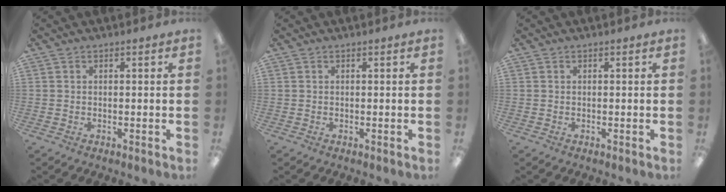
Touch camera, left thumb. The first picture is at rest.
{"total": 0.0}
{"total": 0.0}